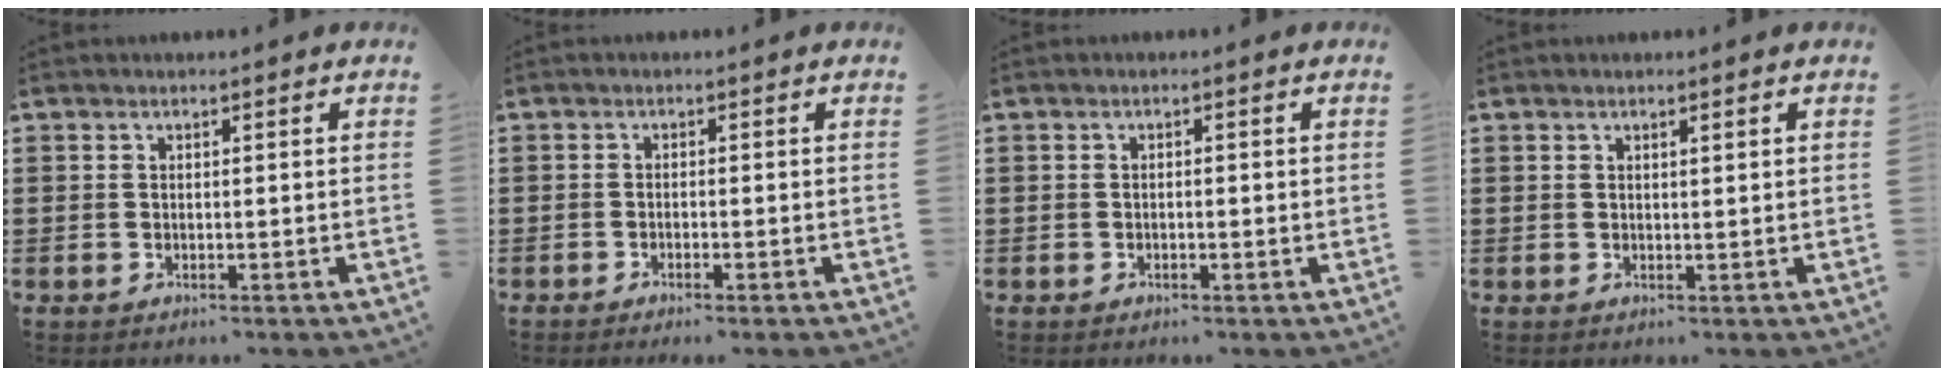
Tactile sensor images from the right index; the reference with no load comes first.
{"total": 1.0, "force": [-0.8, -0.2, 0.5], "torque": [-0.010, -0.004, -0.015]}
{"total": 0.5, "force": [-0.2, 0.3, 0.4], "torque": [-0.010, -0.001, -0.004]}
{"total": 0.9, "force": [0.6, 0.0, 0.7], "torque": [-0.013, 0.001, 0.010]}